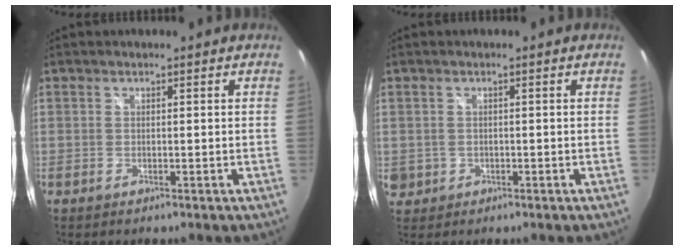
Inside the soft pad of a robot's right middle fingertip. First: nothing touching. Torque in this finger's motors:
{"motor_torque": [0.26, -0.28, 0.03, 0.01]}